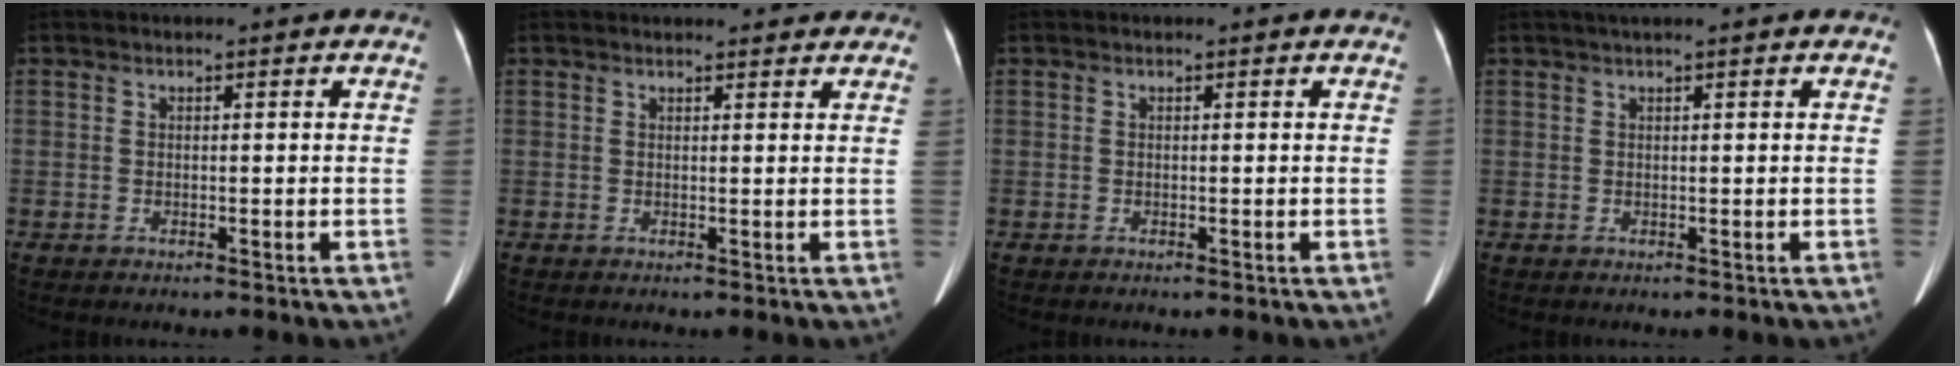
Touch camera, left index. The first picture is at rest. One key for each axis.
{"total": 5.8, "fx": 5.2, "fy": 1.6, "fz": 1.9, "tx": -0.018, "ty": 0.006, "tz": 0.053}
{"total": 0.0}
{"total": 2.7, "fx": 2.1, "fy": -0.3, "fz": 1.7, "tx": -0.022, "ty": 0.030, "tz": 0.035}